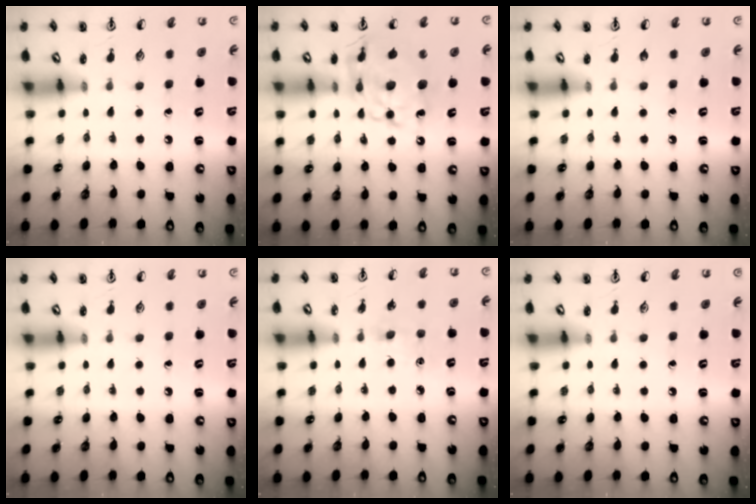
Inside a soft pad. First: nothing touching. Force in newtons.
{"total": 11.5, "press": 11.4, "slide": 1.2}
{"total": 0.0}
{"total": 0.0}
{"total": 2.2, "press": 2.2, "slide": 0.3}
{"total": 0.0}